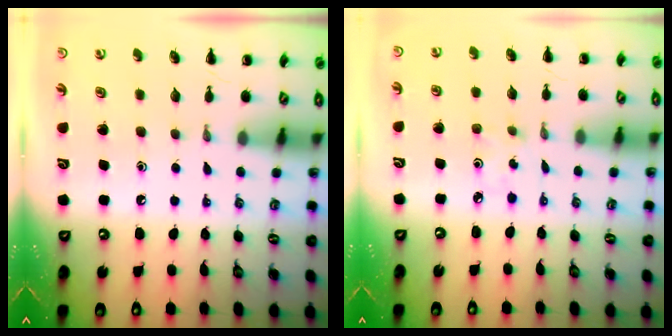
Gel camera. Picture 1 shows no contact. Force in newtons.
{"total": 1.2, "press": 1.1, "slide": 0.4}